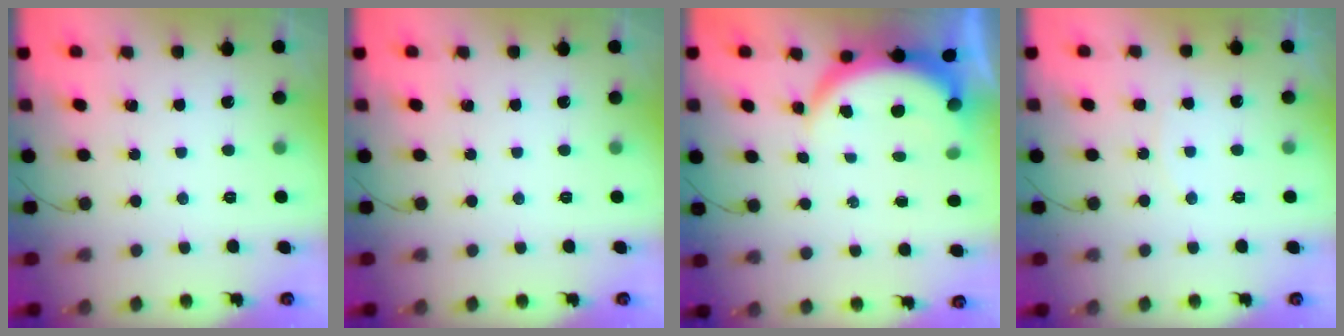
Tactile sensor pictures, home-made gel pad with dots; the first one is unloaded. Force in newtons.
{"total": 0.0}
{"total": 6.6, "press": 6.6, "slide": 0.9}
{"total": 3.9, "press": 3.9, "slide": 0.3}